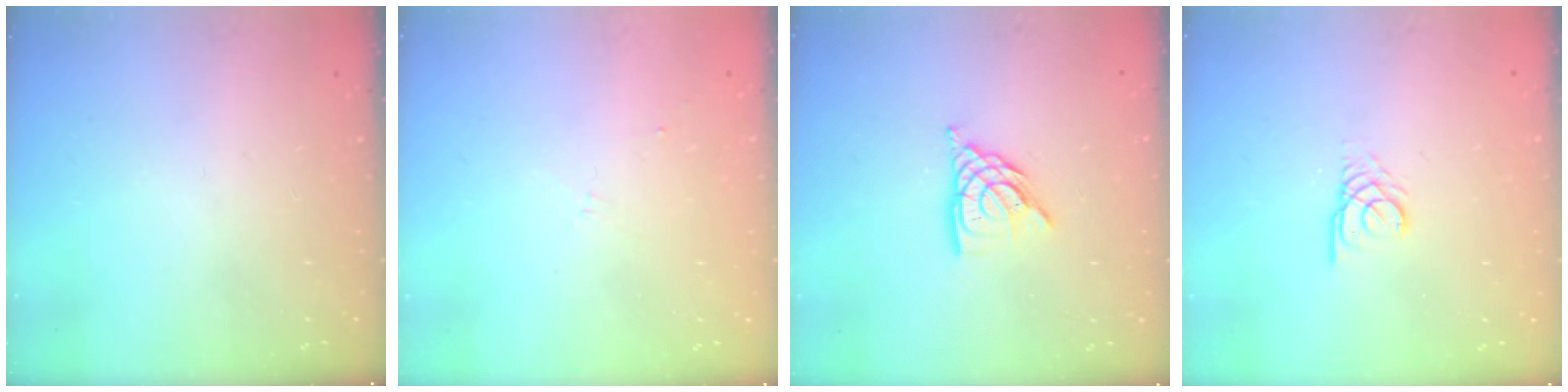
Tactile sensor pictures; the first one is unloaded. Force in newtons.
{"total": 2.2, "press": 2.1, "slide": 0.7}
{"total": 9.4, "press": 9.3, "slide": 1.1}
{"total": 2.6, "press": 2.6, "slide": 0.2}